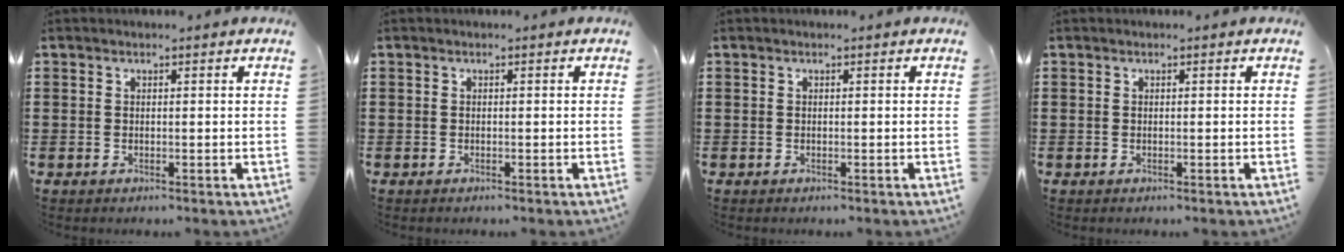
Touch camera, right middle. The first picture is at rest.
{"total": 0.0}
{"total": 0.0}
{"total": 0.0}